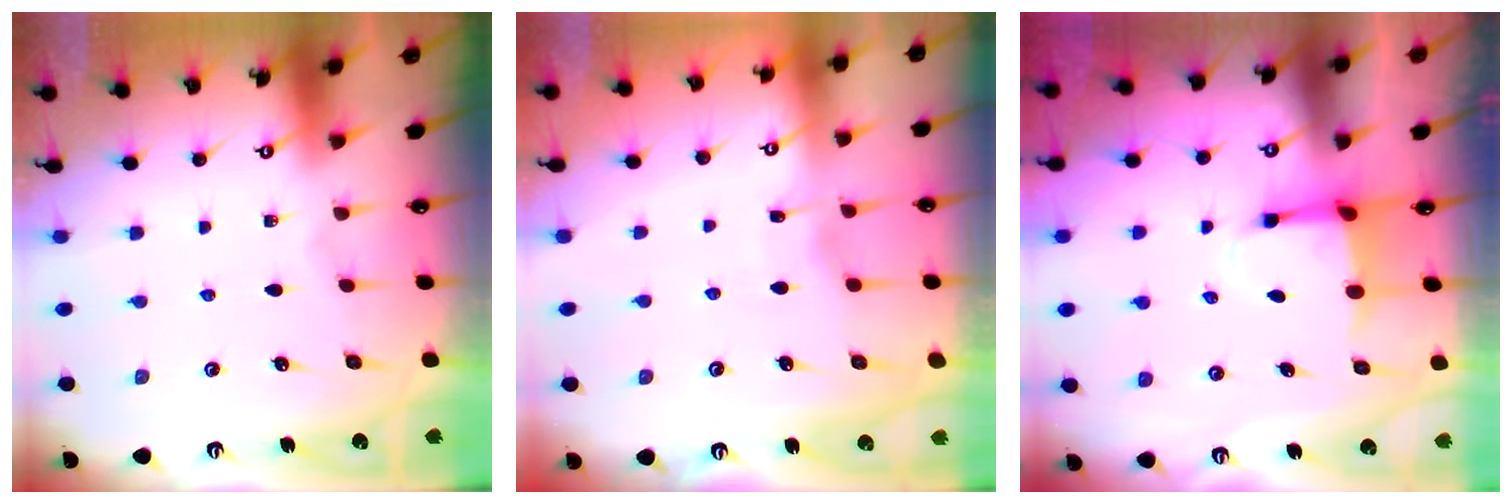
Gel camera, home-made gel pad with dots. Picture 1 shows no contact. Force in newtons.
{"total": 3.4, "press": 3.4, "slide": 0.4}
{"total": 3.8, "press": 3.7, "slide": 1.1}